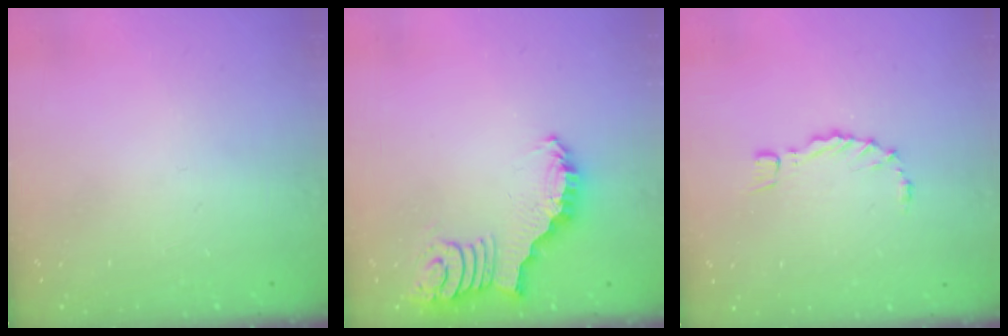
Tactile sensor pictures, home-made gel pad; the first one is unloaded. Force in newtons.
{"total": 2.6, "press": 2.5, "slide": 0.5}
{"total": 1.2, "press": 1.2, "slide": 0.3}